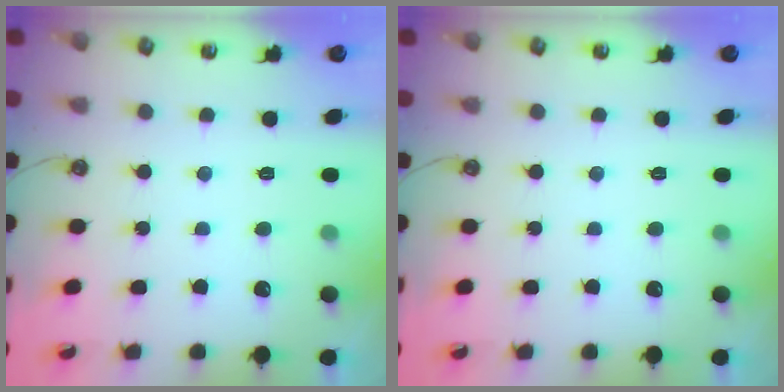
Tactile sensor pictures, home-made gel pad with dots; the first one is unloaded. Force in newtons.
{"total": 0.0}